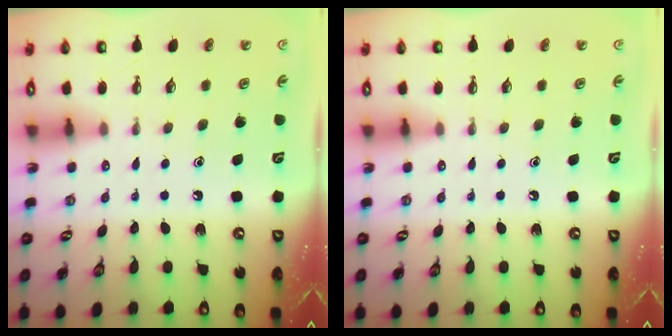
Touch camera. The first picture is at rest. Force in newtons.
{"total": 0.0}